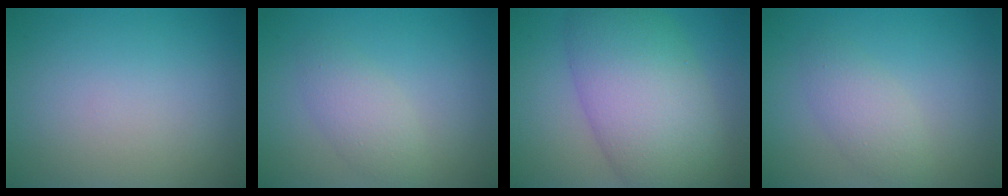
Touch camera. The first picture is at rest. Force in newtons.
{"total": 2.5, "press": 2.5, "slide": 0.0}
{"total": 10.4, "press": 10.4, "slide": 0.2}
{"total": 2.5, "press": 2.5, "slide": 0.0}